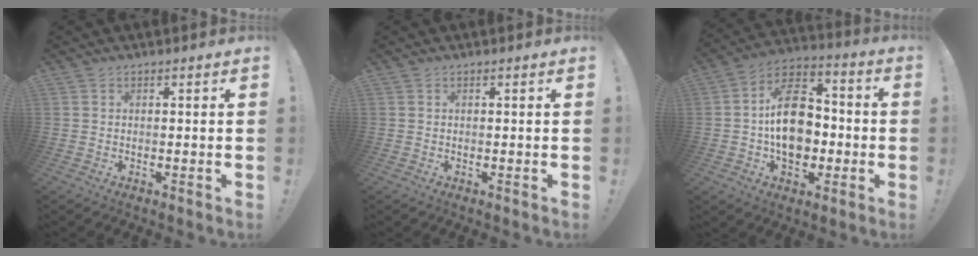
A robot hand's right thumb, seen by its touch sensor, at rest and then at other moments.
{"total": 0.0}
{"total": 18.2, "force": [-1.2, 12.9, 12.8], "torque": [-0.198, 0.015, -0.017]}